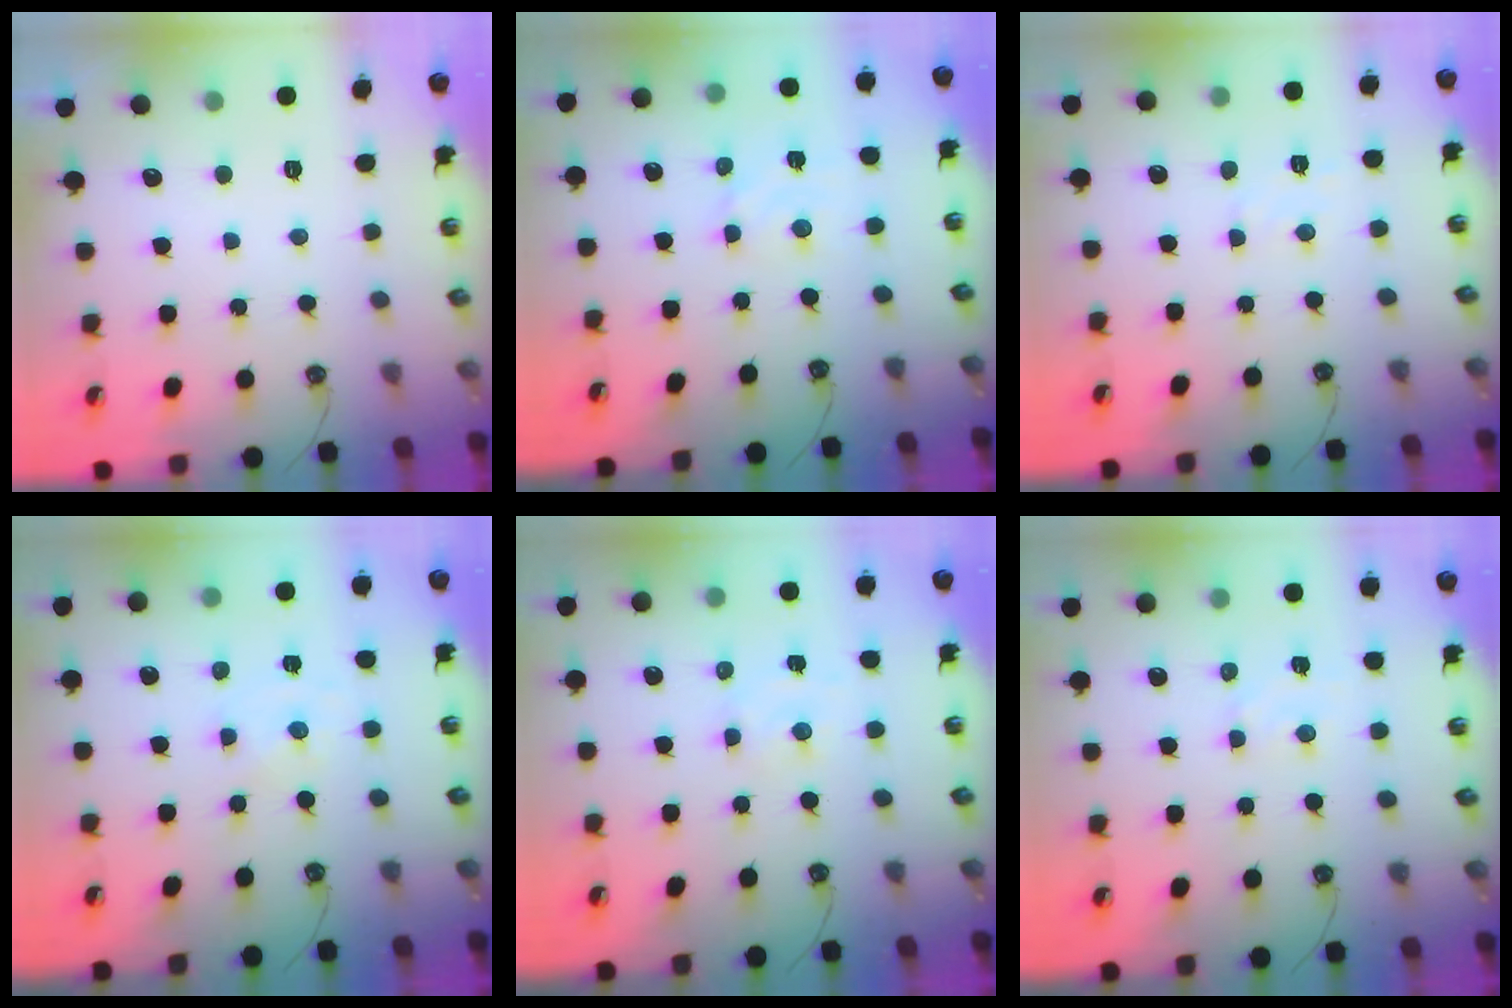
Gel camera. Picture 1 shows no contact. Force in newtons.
{"total": 2.5, "press": 2.5, "slide": 0.3}
{"total": 4.2, "press": 4.2, "slide": 0.5}
{"total": 0.0}
{"total": 3.1, "press": 3.1, "slide": 0.5}
{"total": 4.2, "press": 4.2, "slide": 0.7}